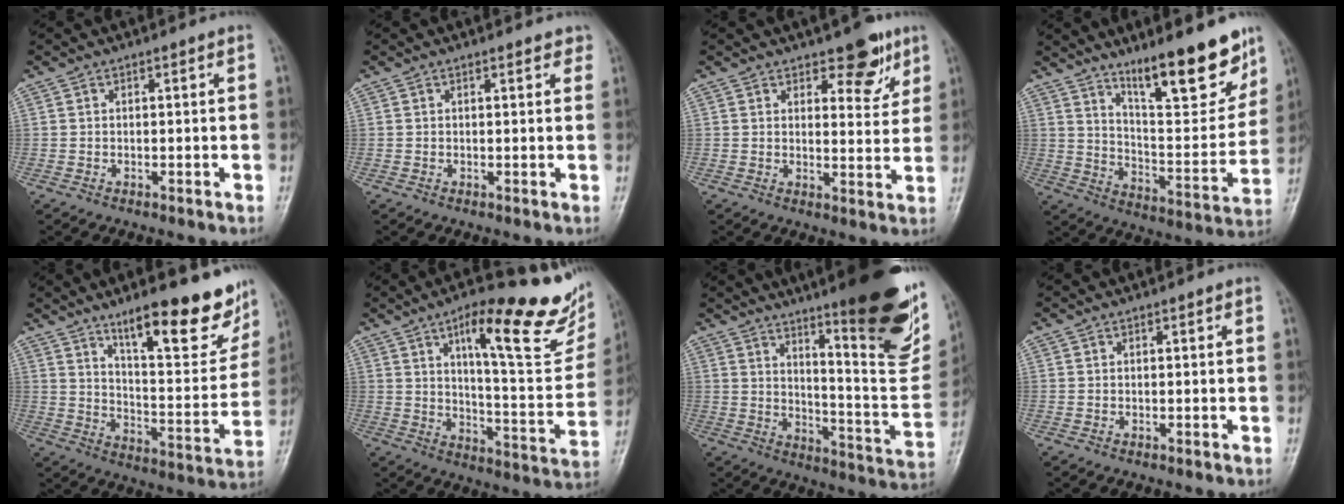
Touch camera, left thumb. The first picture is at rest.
{"total": 1.6, "force": [1.2, 0.8, 0.7], "torque": [0.006, -0.003, 0.008]}
{"total": 7.2, "force": [4.6, 3.4, 4.2], "torque": [-0.023, -0.029, 0.061]}
{"total": 17.6, "force": [12.4, 4.5, 11.7], "torque": [-0.136, -0.085, 0.204]}
{"total": 19.3, "force": [12.9, 5.5, 13.2], "torque": [-0.141, -0.080, 0.200]}
{"total": 23.8, "force": [13.2, 6.5, 18.7], "torque": [-0.217, -0.047, 0.195]}
{"total": 26.1, "force": [15.8, 5.2, 20.2], "torque": [-0.251, -0.087, 0.225]}
{"total": 0.0}